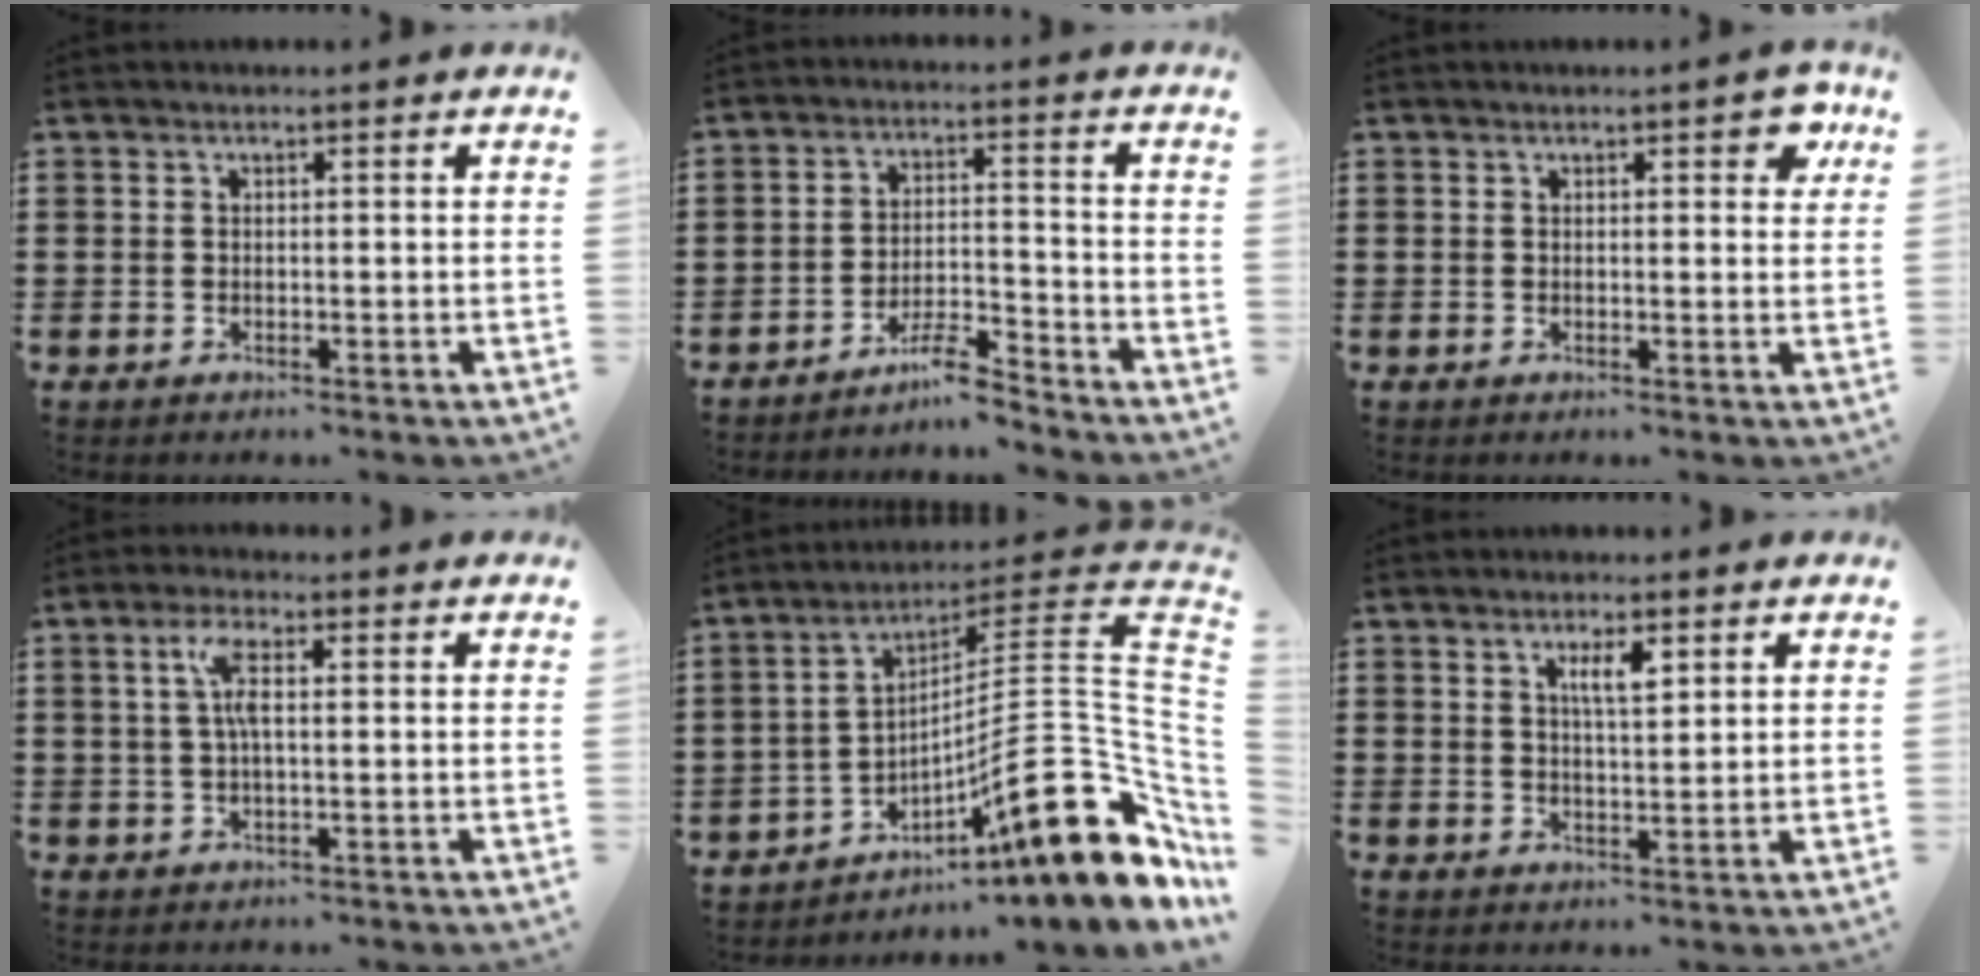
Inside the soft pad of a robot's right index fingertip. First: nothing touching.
{"total": 5.4, "force": [-4.9, 0.5, 2.3], "torque": [-0.047, 0.002, -0.094]}
{"total": 2.9, "force": [1.5, 1.1, 2.2], "torque": [-0.023, 0.000, 0.019]}
{"total": 4.7, "force": [0.7, 1.4, 4.4], "torque": [-0.102, 0.002, 0.004]}
{"total": 18.9, "force": [-7.1, 4.4, 16.9], "torque": [-0.260, -0.002, -0.124]}
{"total": 3.4, "force": [1.6, 0.9, 2.9], "torque": [-0.054, 0.001, 0.024]}